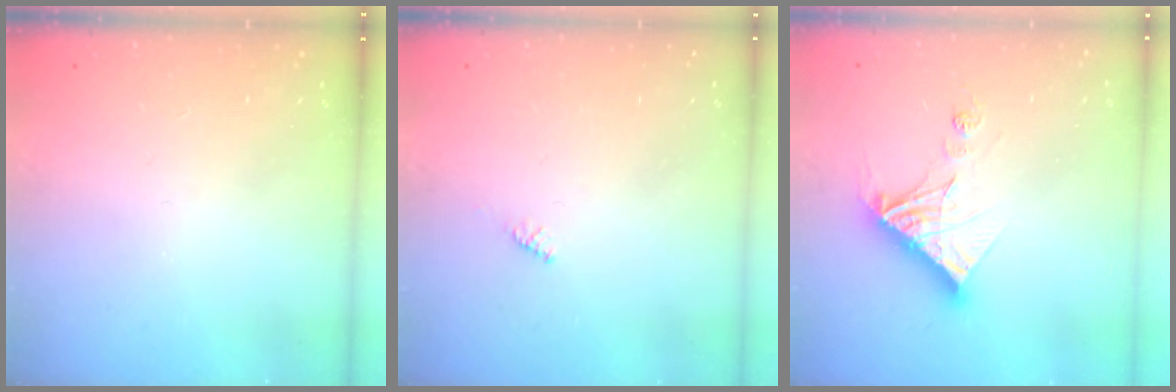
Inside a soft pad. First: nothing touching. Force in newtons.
{"total": 1.6, "press": 1.5, "slide": 0.4}
{"total": 14.1, "press": 14.0, "slide": 1.5}